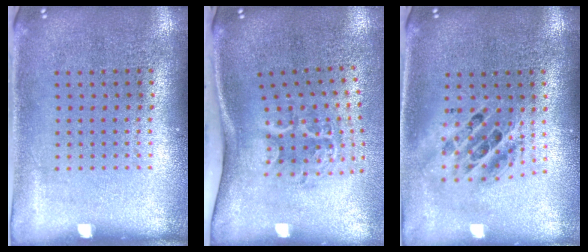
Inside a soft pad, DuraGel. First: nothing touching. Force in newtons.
{"total": 2.2, "press": 1.3, "slide": 1.8}
{"total": 1.7, "press": 1.4, "slide": 1.0}